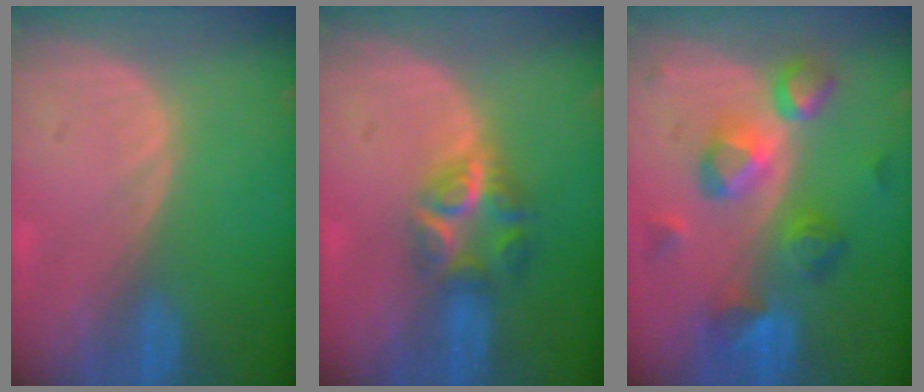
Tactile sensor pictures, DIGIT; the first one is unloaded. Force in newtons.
{"total": 5.9, "press": 5.5, "slide": 2.2}
{"total": 8.5, "press": 8.2, "slide": 2.0}